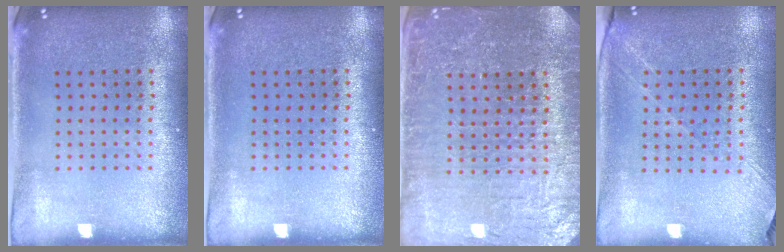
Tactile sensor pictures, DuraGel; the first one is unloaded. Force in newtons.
{"total": 0.0}
{"total": 4.4, "press": 4.2, "slide": 1.4}
{"total": 1.3, "press": 1.2, "slide": 0.5}